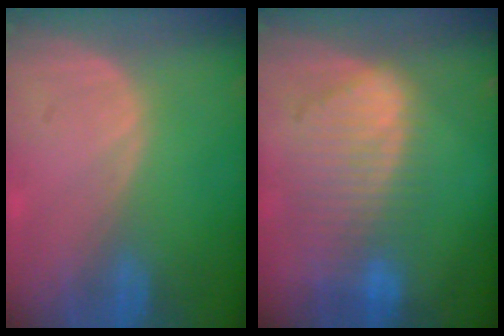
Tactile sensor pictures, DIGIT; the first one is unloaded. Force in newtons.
{"total": 9.2, "press": 8.1, "slide": 4.4}